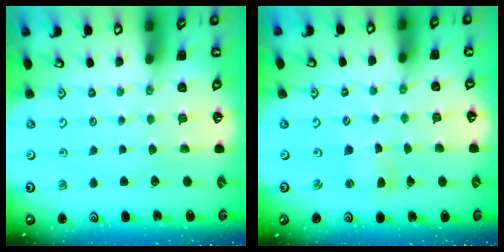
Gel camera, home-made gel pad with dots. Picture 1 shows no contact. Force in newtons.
{"total": 1.2, "press": 1.2, "slide": 0.2}